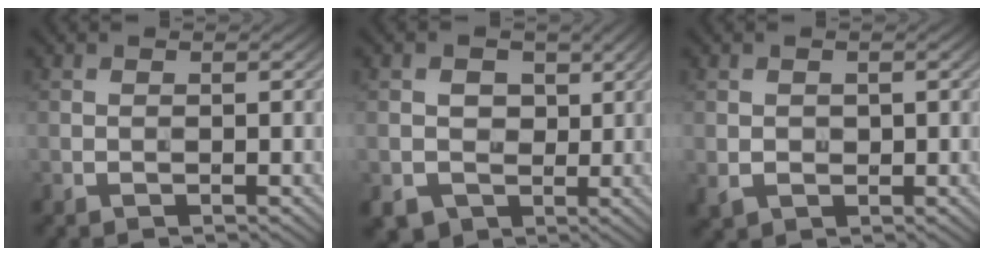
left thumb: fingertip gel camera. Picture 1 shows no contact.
{"total": 4.6, "force": [-0.1, 4.4, 1.5], "torque": [-0.032, -0.003, -0.007]}
{"total": 1.8, "force": [0.1, 1.6, 0.8], "torque": [-0.022, -0.007, 0.005]}